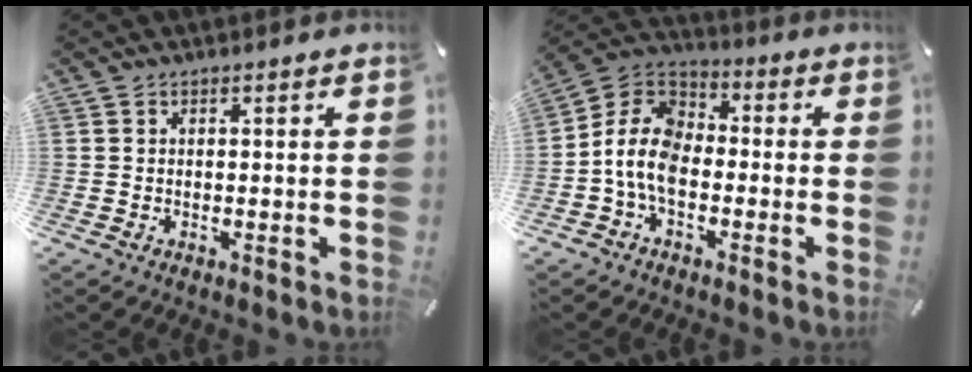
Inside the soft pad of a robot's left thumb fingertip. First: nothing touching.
{"total": 10.1, "force": [-4.1, 6.9, 6.2], "torque": [-0.152, 0.011, -0.085]}